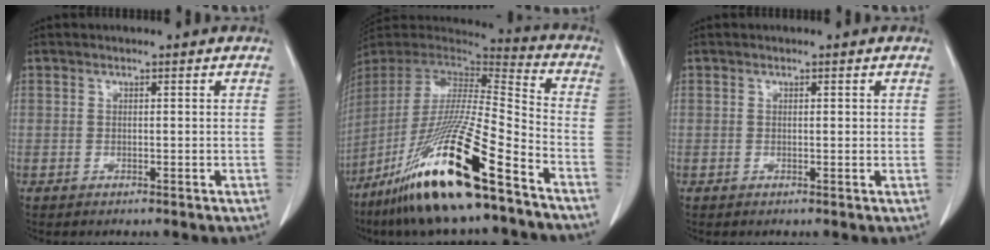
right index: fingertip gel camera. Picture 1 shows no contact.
{"total": 23.6, "force": [-14.9, 1.1, 18.2], "torque": [-0.361, -0.051, -0.281]}
{"total": 0.7, "force": [0.2, 0.2, 0.6], "torque": [-0.009, 0.000, 0.002]}